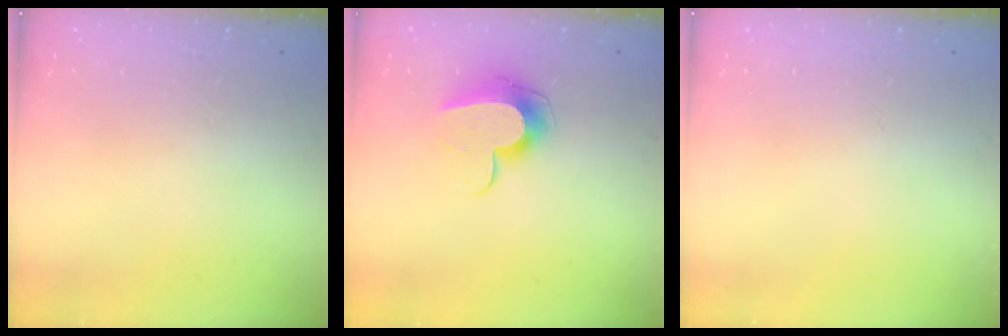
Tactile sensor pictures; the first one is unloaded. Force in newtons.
{"total": 9.9, "press": 9.9, "slide": 0.4}
{"total": 0.0}